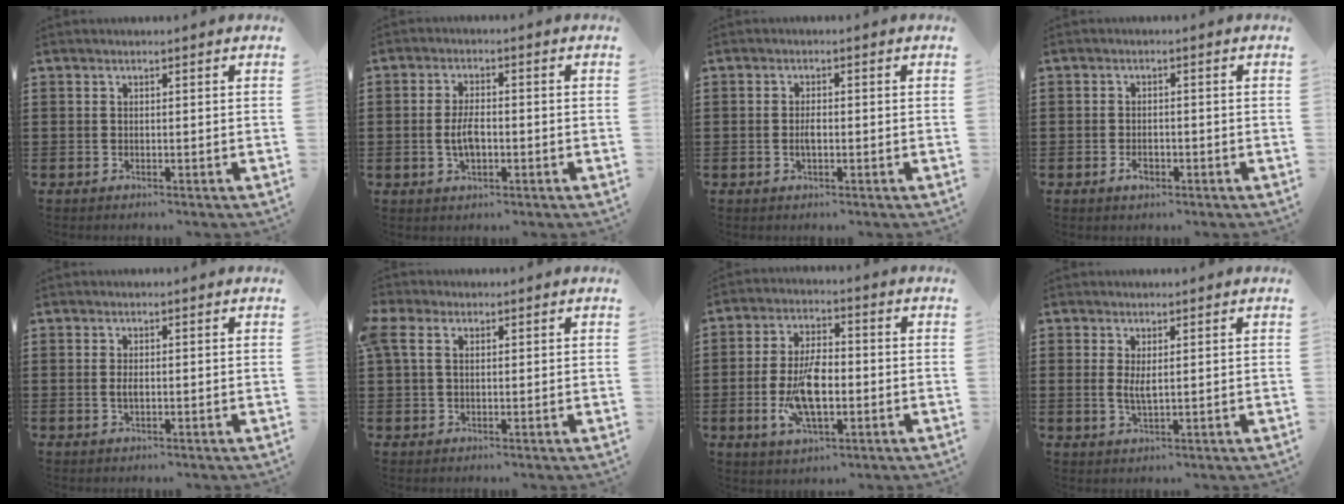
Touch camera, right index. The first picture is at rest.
{"total": 4.3, "force": [-0.6, 1.7, 3.9], "torque": [-0.079, 0.001, -0.012]}
{"total": 1.9, "force": [-0.3, 0.8, 1.8], "torque": [-0.033, 0.002, -0.006]}
{"total": 1.9, "force": [-0.8, 0.8, 1.4], "torque": [-0.028, -0.003, -0.014]}
{"total": 1.5, "force": [-0.2, 0.6, 1.4], "torque": [-0.034, -0.001, -0.006]}
{"total": 2.9, "force": [1.3, 2.0, 1.7], "torque": [-0.050, 0.009, 0.020]}
{"total": 9.0, "force": [-1.8, 4.0, 7.8], "torque": [-0.175, -0.003, -0.038]}
{"total": 2.5, "force": [0.6, 0.8, 2.4], "torque": [-0.048, 0.002, 0.010]}